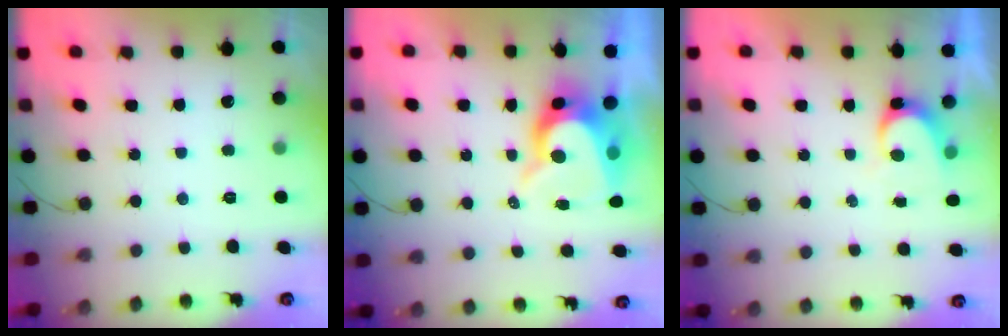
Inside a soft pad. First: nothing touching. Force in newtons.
{"total": 10.8, "press": 10.8, "slide": 1.1}
{"total": 4.5, "press": 4.5, "slide": 0.3}